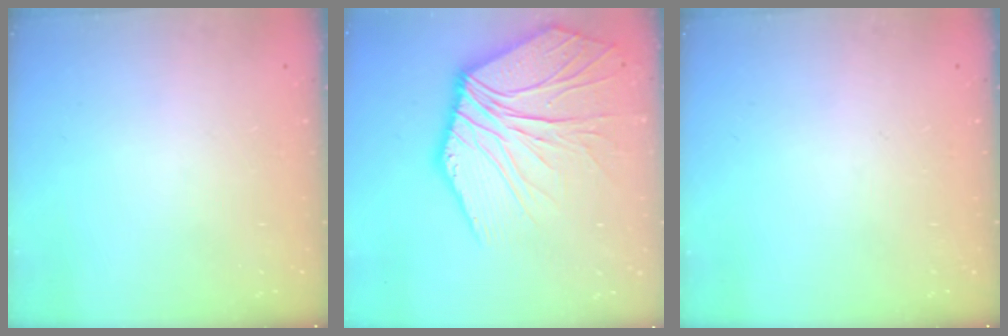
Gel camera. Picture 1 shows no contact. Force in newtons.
{"total": 15.2, "press": 15.1, "slide": 2.0}
{"total": 0.0}